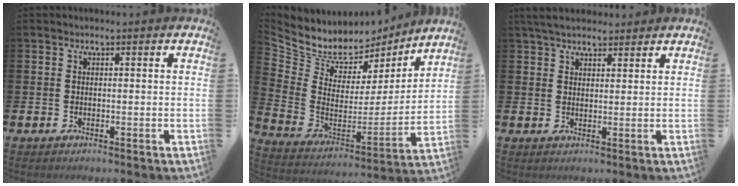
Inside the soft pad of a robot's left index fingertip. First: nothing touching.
{"total": 7.9, "force": [6.9, 3.7, 0.6], "torque": [-0.067, -0.051, 0.123]}
{"total": 4.1, "force": [3.7, 1.3, 1.2], "torque": [-0.030, -0.007, 0.069]}